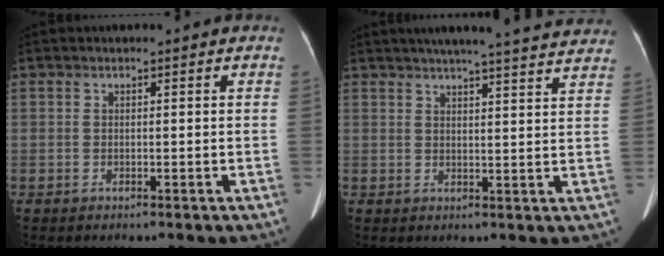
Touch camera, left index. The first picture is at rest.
{"total": 18.3, "force": [16.5, 1.6, 7.7], "torque": [-0.104, 0.011, 0.197]}